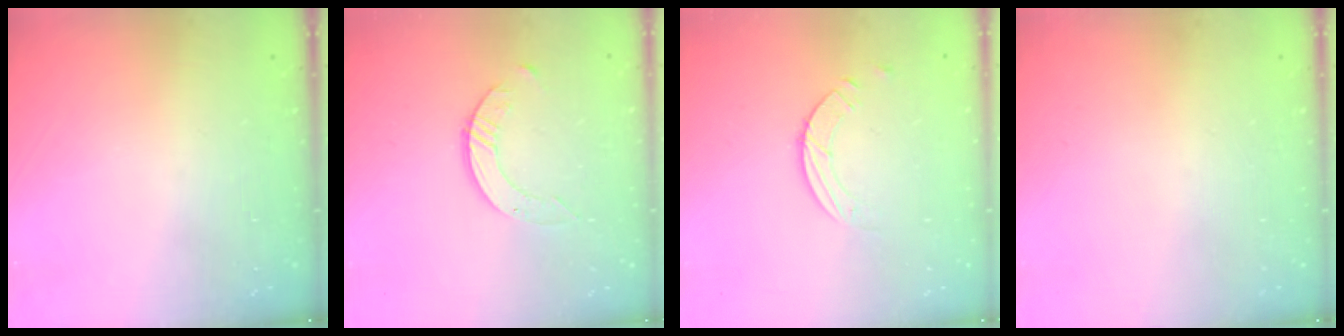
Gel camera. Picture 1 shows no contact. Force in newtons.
{"total": 3.7, "press": 3.7, "slide": 0.4}
{"total": 3.7, "press": 3.7, "slide": 0.4}
{"total": 0.0}